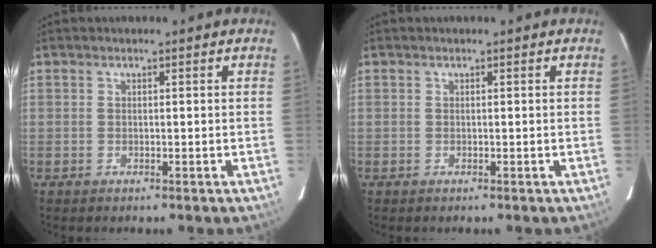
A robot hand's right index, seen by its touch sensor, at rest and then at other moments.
{"total": 0.0}